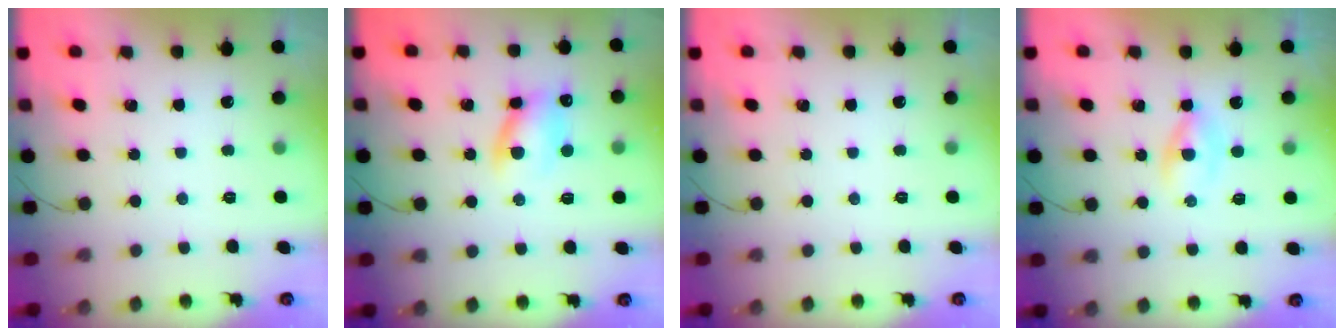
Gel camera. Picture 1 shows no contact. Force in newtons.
{"total": 9.4, "press": 9.3, "slide": 1.4}
{"total": 0.0}
{"total": 2.1, "press": 1.7, "slide": 1.2}